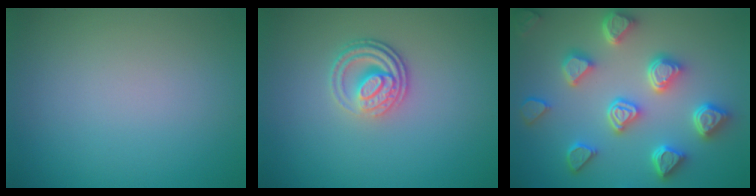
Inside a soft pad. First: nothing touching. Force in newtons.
{"total": 3.4, "press": 2.6, "slide": 2.2}
{"total": 7.0, "press": 6.0, "slide": 3.6}